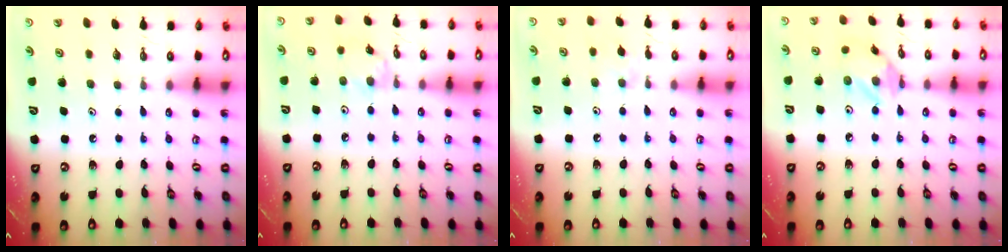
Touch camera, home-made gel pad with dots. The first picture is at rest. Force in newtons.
{"total": 1.0, "press": 1.0, "slide": 0.2}
{"total": 4.6, "press": 4.5, "slide": 0.8}
{"total": 6.7, "press": 6.6, "slide": 0.5}